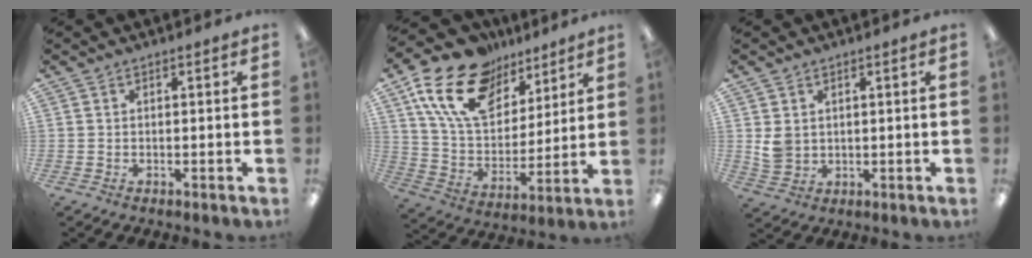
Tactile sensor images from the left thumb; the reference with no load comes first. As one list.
[{"total": 19.9, "force": [12.0, 11.8, 10.6], "torque": [-0.195, -0.050, 0.221]}, {"total": 4.3, "force": [1.6, 3.5, 2.0], "torque": [-0.032, 0.002, 0.034]}]